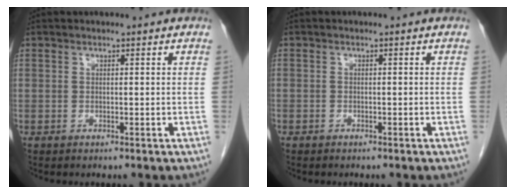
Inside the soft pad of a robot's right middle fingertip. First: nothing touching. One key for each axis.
{"total": 0.7, "fx": -0.5, "fy": 0.5, "fz": 0.0, "tx": -0.001, "ty": 0.004, "tz": -0.008}